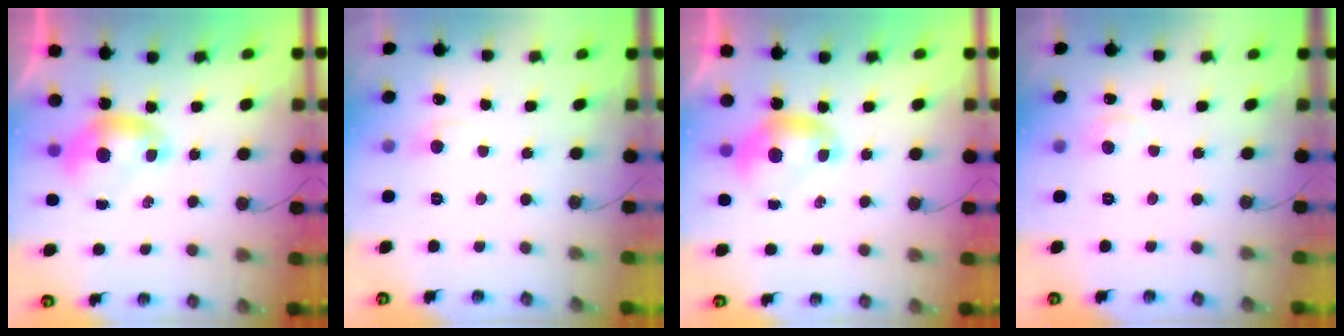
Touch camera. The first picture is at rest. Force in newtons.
{"total": 0.6, "press": 0.3, "slide": 0.5}
{"total": 0.0}
{"total": 0.9, "press": 0.4, "slide": 0.8}